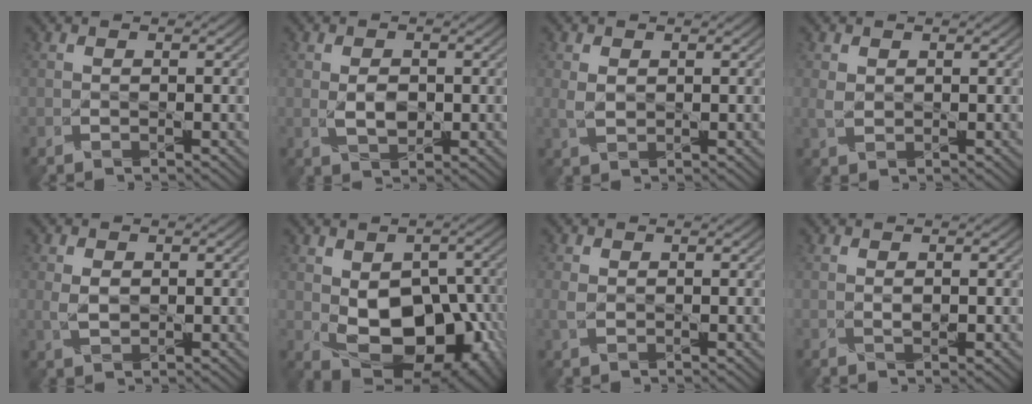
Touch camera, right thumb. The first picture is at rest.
{"total": 2.7, "force": [0.1, 1.6, 2.1], "torque": [-0.049, -0.003, 0.002]}
{"total": 1.9, "force": [0.7, 1.1, 1.3], "torque": [-0.043, 0.000, 0.011]}
{"total": 1.4, "force": [0.7, 0.9, 0.8], "torque": [-0.032, 0.001, 0.012]}
{"total": 2.1, "force": [0.5, 1.3, 1.6], "torque": [-0.048, 0.000, 0.008]}
{"total": 13.4, "force": [-2.3, 9.3, 9.3], "torque": [-0.132, -0.024, -0.028]}
{"total": 1.2, "force": [0.4, 0.7, 0.8], "torque": [-0.033, 0.002, 0.005]}
{"total": 1.4, "force": [0.2, 0.5, 1.3], "torque": [-0.030, -0.004, 0.005]}